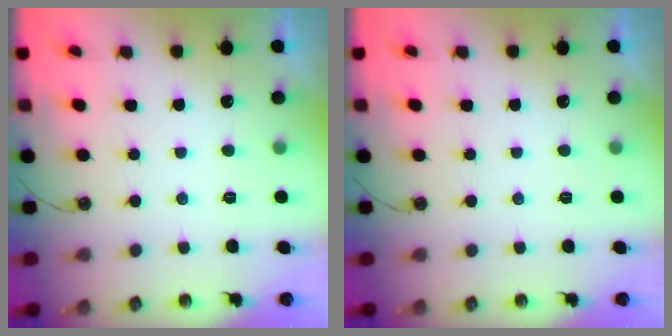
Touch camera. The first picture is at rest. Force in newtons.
{"total": 0.0}